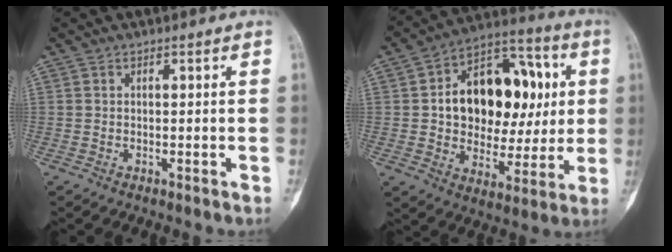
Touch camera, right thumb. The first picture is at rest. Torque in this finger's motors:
{"motor_torque": [0.90, 3.34, 1.48, -0.25, 0.18]}